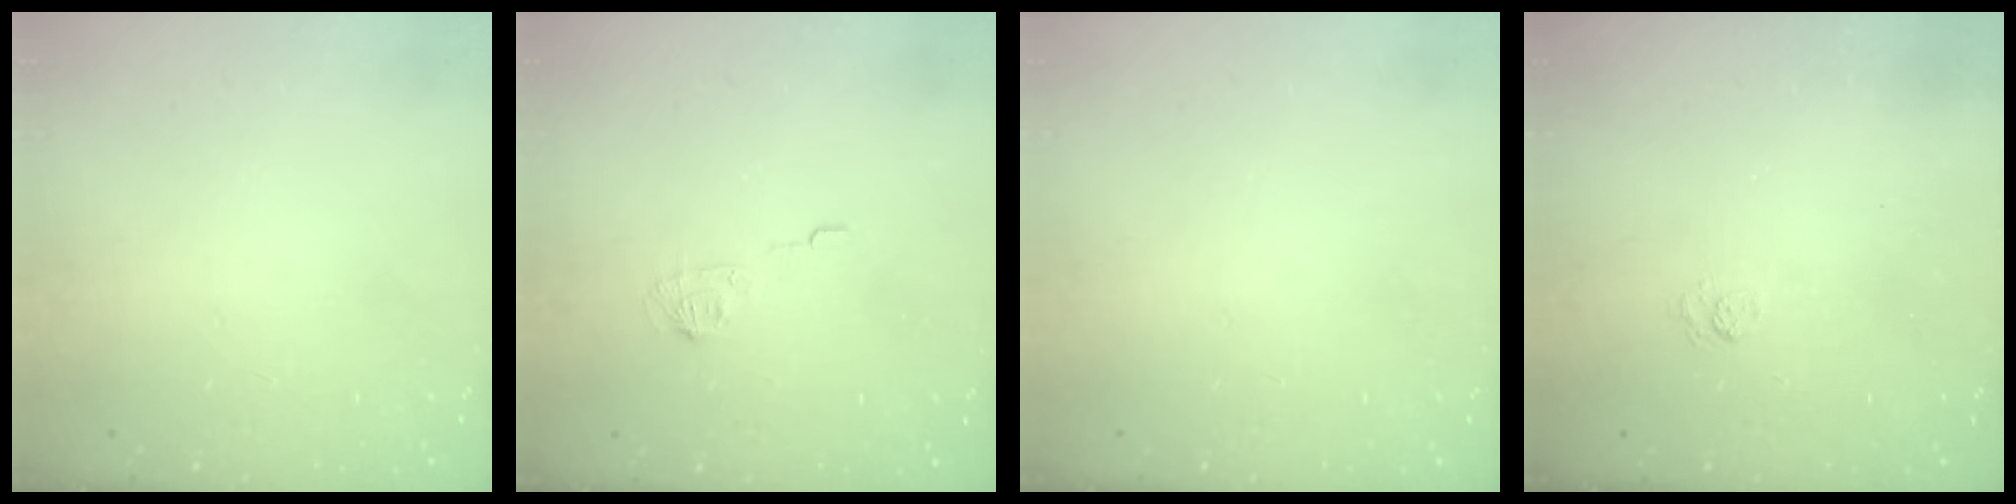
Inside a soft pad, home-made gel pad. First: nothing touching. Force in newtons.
{"total": 7.1, "press": 7.1, "slide": 0.7}
{"total": 0.0}
{"total": 2.6, "press": 2.3, "slide": 1.3}